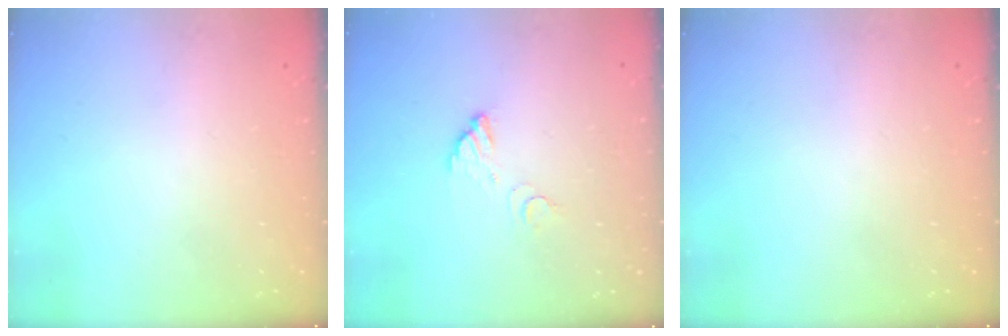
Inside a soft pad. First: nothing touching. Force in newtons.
{"total": 3.6, "press": 3.6, "slide": 0.2}
{"total": 0.0}